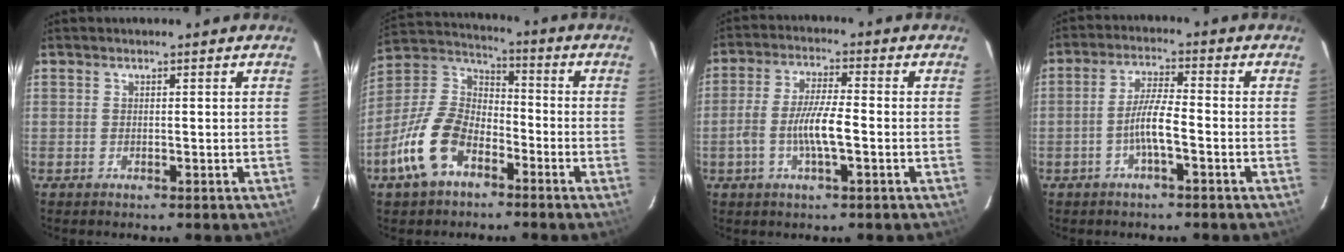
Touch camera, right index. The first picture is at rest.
{"total": 14.0, "force": [-8.0, 8.0, 8.1], "torque": [-0.177, 0.009, -0.151]}
{"total": 7.7, "force": [-2.1, 1.5, 7.2], "torque": [-0.145, 0.002, -0.041]}
{"total": 5.4, "force": [-2.2, 0.5, 4.9], "torque": [-0.100, 0.007, -0.041]}